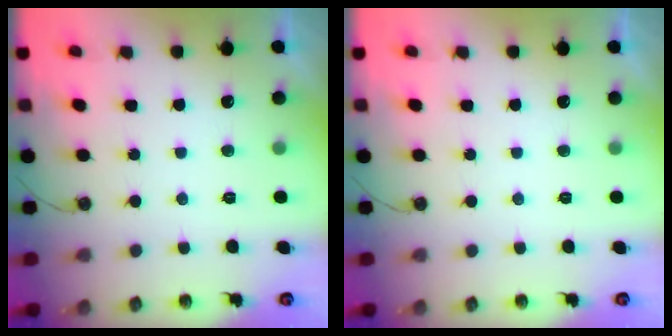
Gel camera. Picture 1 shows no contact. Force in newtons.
{"total": 0.0}